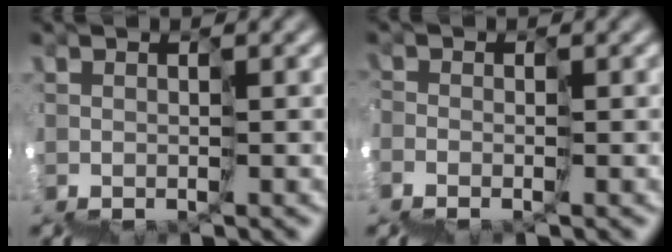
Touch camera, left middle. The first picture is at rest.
{"total": 1.7, "force": [-1.4, -0.4, -0.9], "torque": [0.012, 0.009, -0.034]}